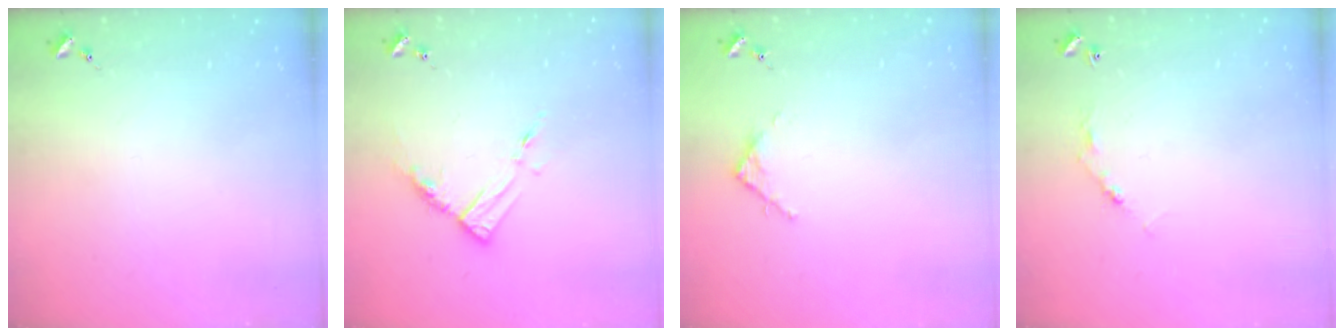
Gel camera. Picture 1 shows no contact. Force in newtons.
{"total": 8.8, "press": 8.8, "slide": 0.6}
{"total": 2.8, "press": 2.8, "slide": 0.4}
{"total": 4.1, "press": 4.1, "slide": 0.3}